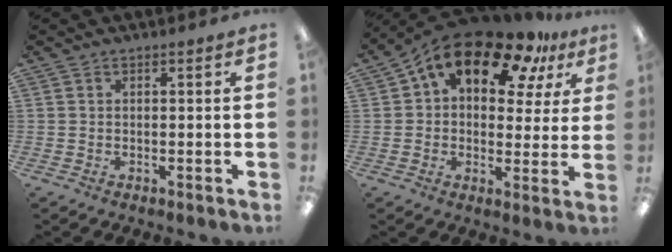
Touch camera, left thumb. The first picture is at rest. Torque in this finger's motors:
{"motor_torque": [0.41, 1.39, 1.39, -1.38, 0.16]}